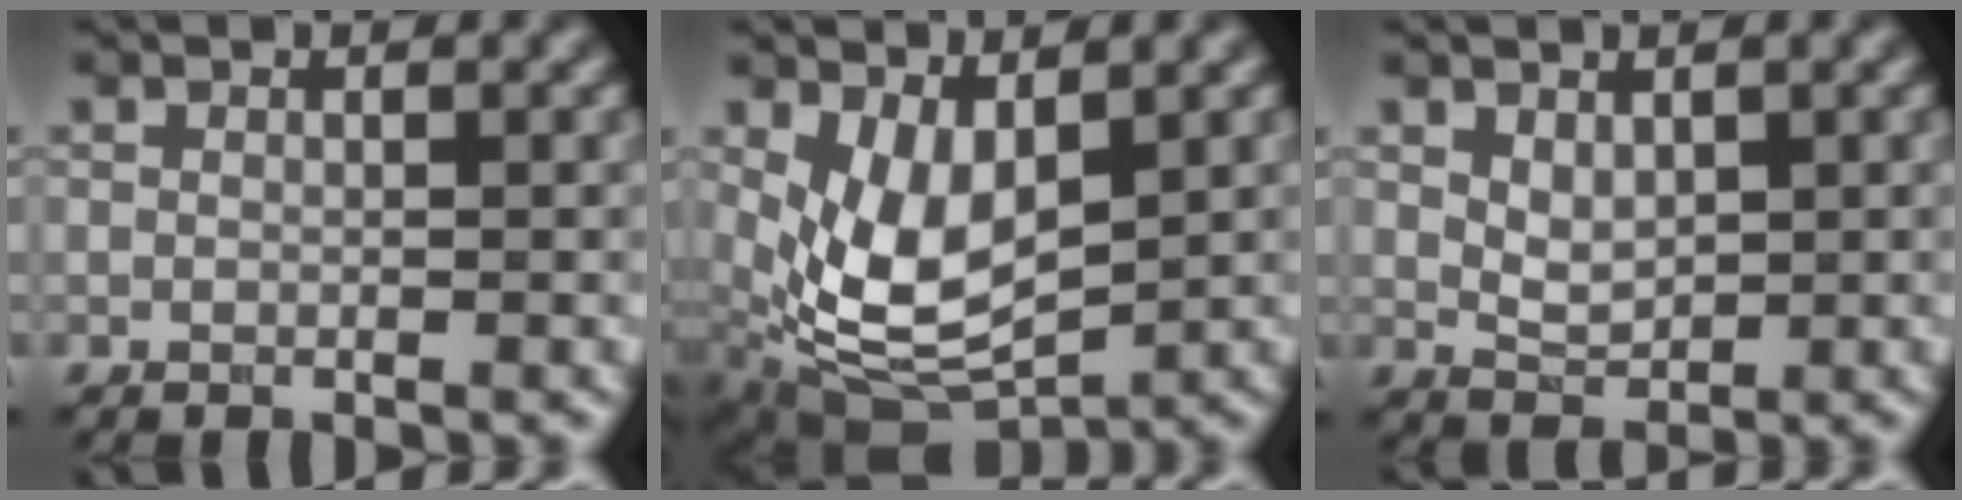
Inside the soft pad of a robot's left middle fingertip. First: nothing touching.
{"total": 6.8, "force": [1.0, 3.6, 5.7], "torque": [-0.124, -0.014, 0.023]}
{"total": 1.8, "force": [0.8, 1.1, 1.2], "torque": [-0.021, -0.005, 0.021]}